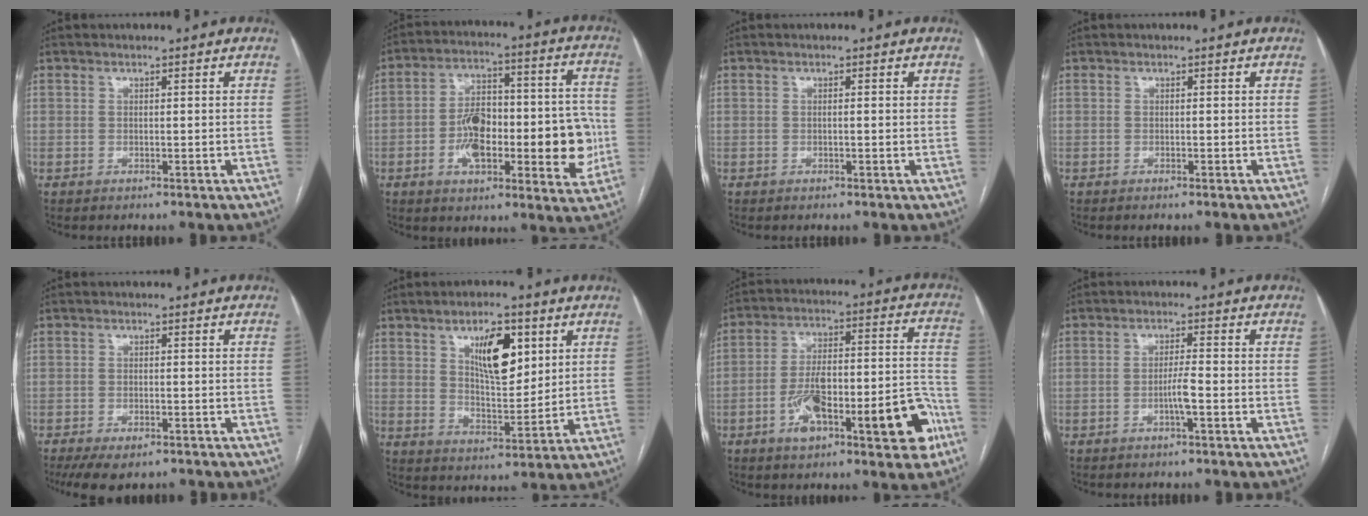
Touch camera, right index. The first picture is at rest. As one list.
[{"total": 18.0, "force": [-3.7, 6.9, 16.2], "torque": [-0.233, 0.031, -0.049]}, {"total": 0.7, "force": [0.1, 0.0, 0.7], "torque": [-0.013, 0.001, 0.001]}, {"total": 0.0}, {"total": 7.4, "force": [-5.6, 2.7, 4.0], "torque": [-0.061, -0.008, -0.085]}, {"total": 9.5, "force": [4.1, 3.5, 7.8], "torque": [-0.133, 0.003, 0.076]}, {"total": 17.8, "force": [-7.6, 4.9, 15.4], "torque": [-0.200, 0.041, -0.103]}, {"total": 3.0, "force": [-1.2, -0.1, 2.8], "torque": [-0.051, -0.001, -0.023]}]